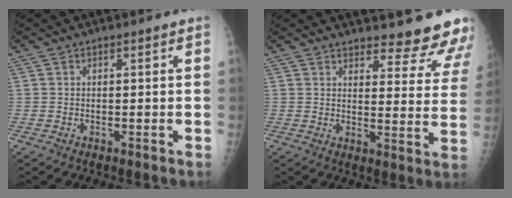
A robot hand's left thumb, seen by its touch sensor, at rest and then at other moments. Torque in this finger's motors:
{"motor_torque": [0.05, 0.10, -0.02, 0.09, 0.08]}